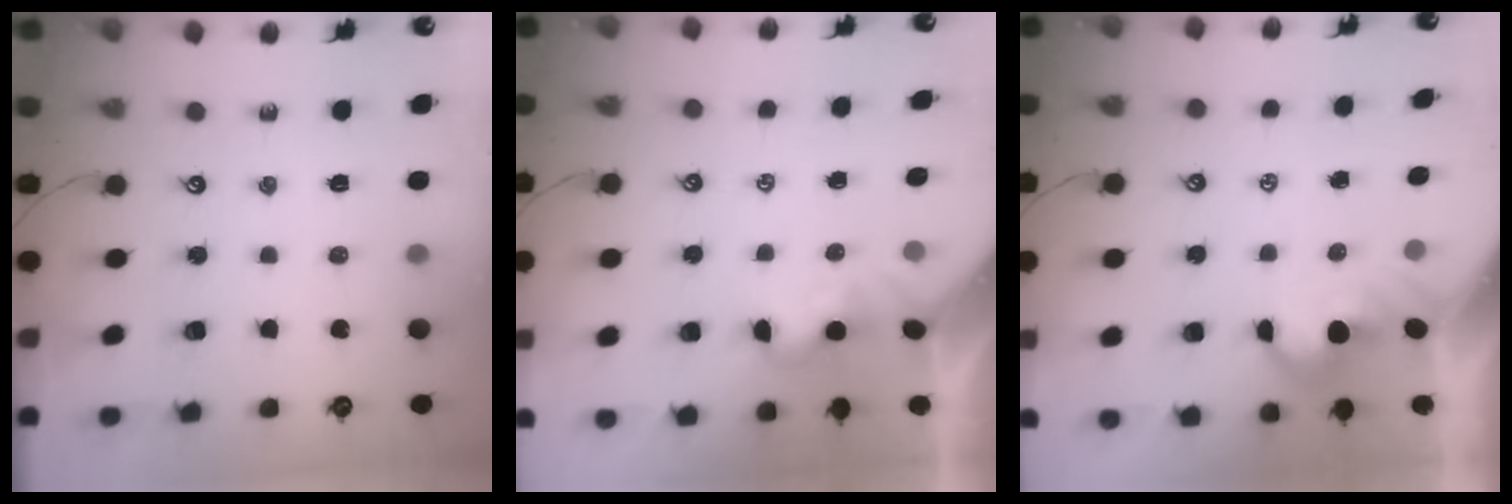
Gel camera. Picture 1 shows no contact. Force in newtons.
{"total": 2.0, "press": 2.0, "slide": 0.5}
{"total": 1.8, "press": 1.5, "slide": 1.0}